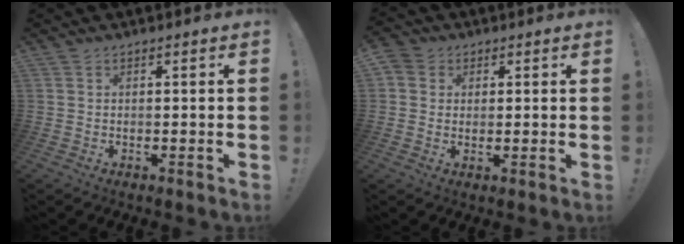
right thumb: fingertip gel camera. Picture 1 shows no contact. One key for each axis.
{"total": 3.7, "fx": 1.3, "fy": 3.2, "fz": 1.1, "tx": -0.013, "ty": -0.003, "tz": 0.025}